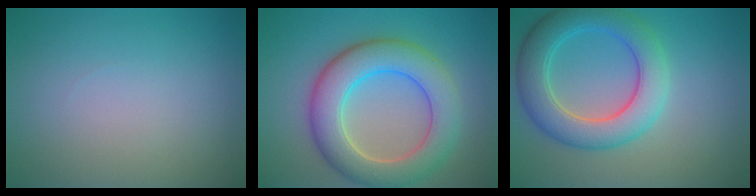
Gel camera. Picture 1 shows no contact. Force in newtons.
{"total": 7.9, "press": 7.9, "slide": 0.3}
{"total": 6.3, "press": 6.3, "slide": 0.5}